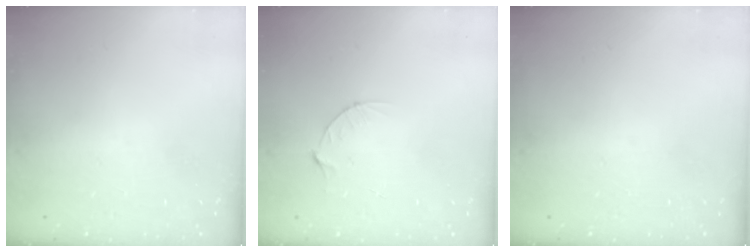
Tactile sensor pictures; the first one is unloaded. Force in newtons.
{"total": 3.2, "press": 3.2, "slide": 0.3}
{"total": 0.0}